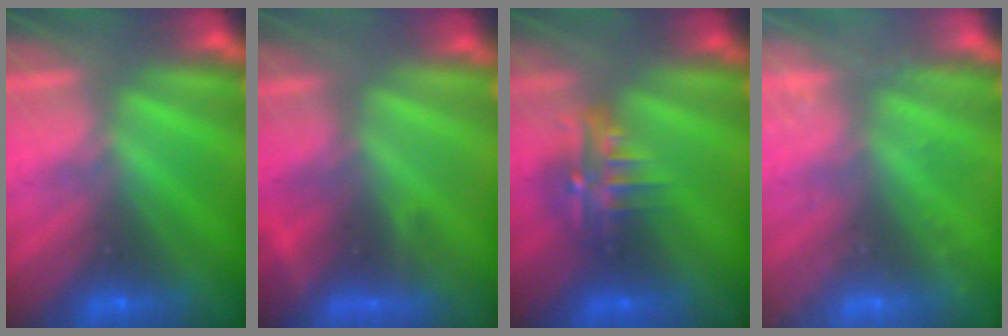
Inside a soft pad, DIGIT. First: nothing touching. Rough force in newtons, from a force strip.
{"total": 5.1}
{"total": 5.3}
{"total": 2.7}